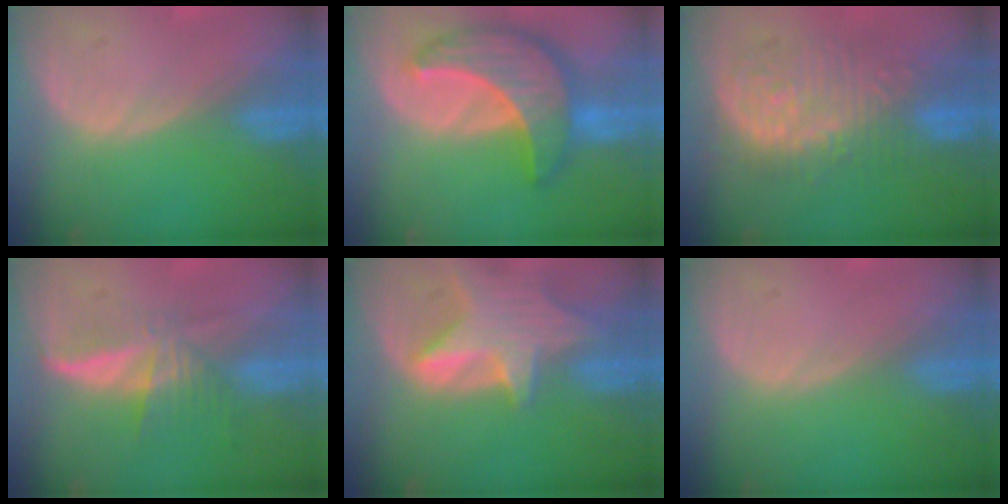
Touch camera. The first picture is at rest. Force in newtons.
{"total": 9.9, "press": 9.9, "slide": 0.8}
{"total": 10.1, "press": 10.1, "slide": 0.5}
{"total": 6.0, "press": 5.5, "slide": 2.4}
{"total": 8.1, "press": 7.4, "slide": 3.3}
{"total": 0.0}